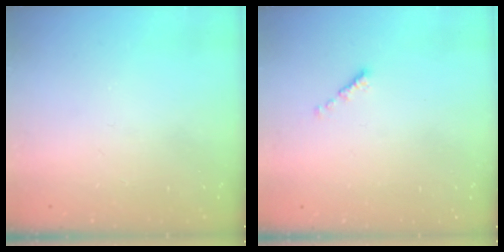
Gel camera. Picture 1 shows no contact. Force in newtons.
{"total": 0.0}